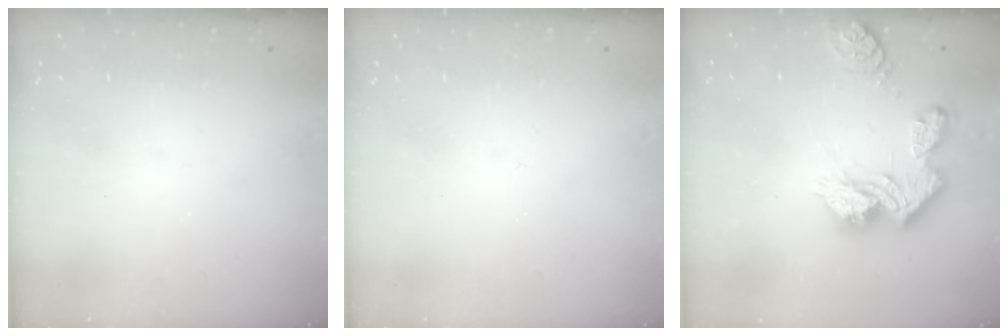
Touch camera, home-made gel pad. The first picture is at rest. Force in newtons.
{"total": 0.0}
{"total": 13.2, "press": 13.2, "slide": 1.2}